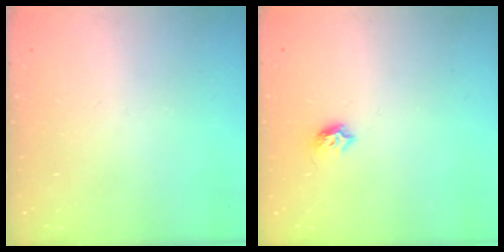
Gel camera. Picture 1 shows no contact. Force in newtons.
{"total": 5.7, "press": 5.6, "slide": 1.0}